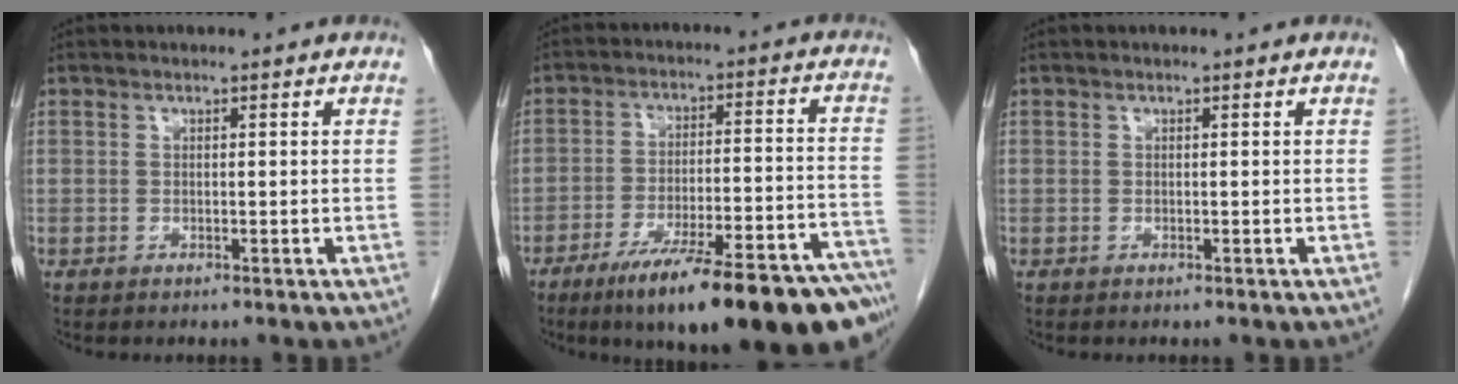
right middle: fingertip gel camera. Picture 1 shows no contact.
{"total": 24.2, "force": [-18.2, 2.8, 15.7], "torque": [-0.160, 0.003, -0.263]}
{"total": 0.0}